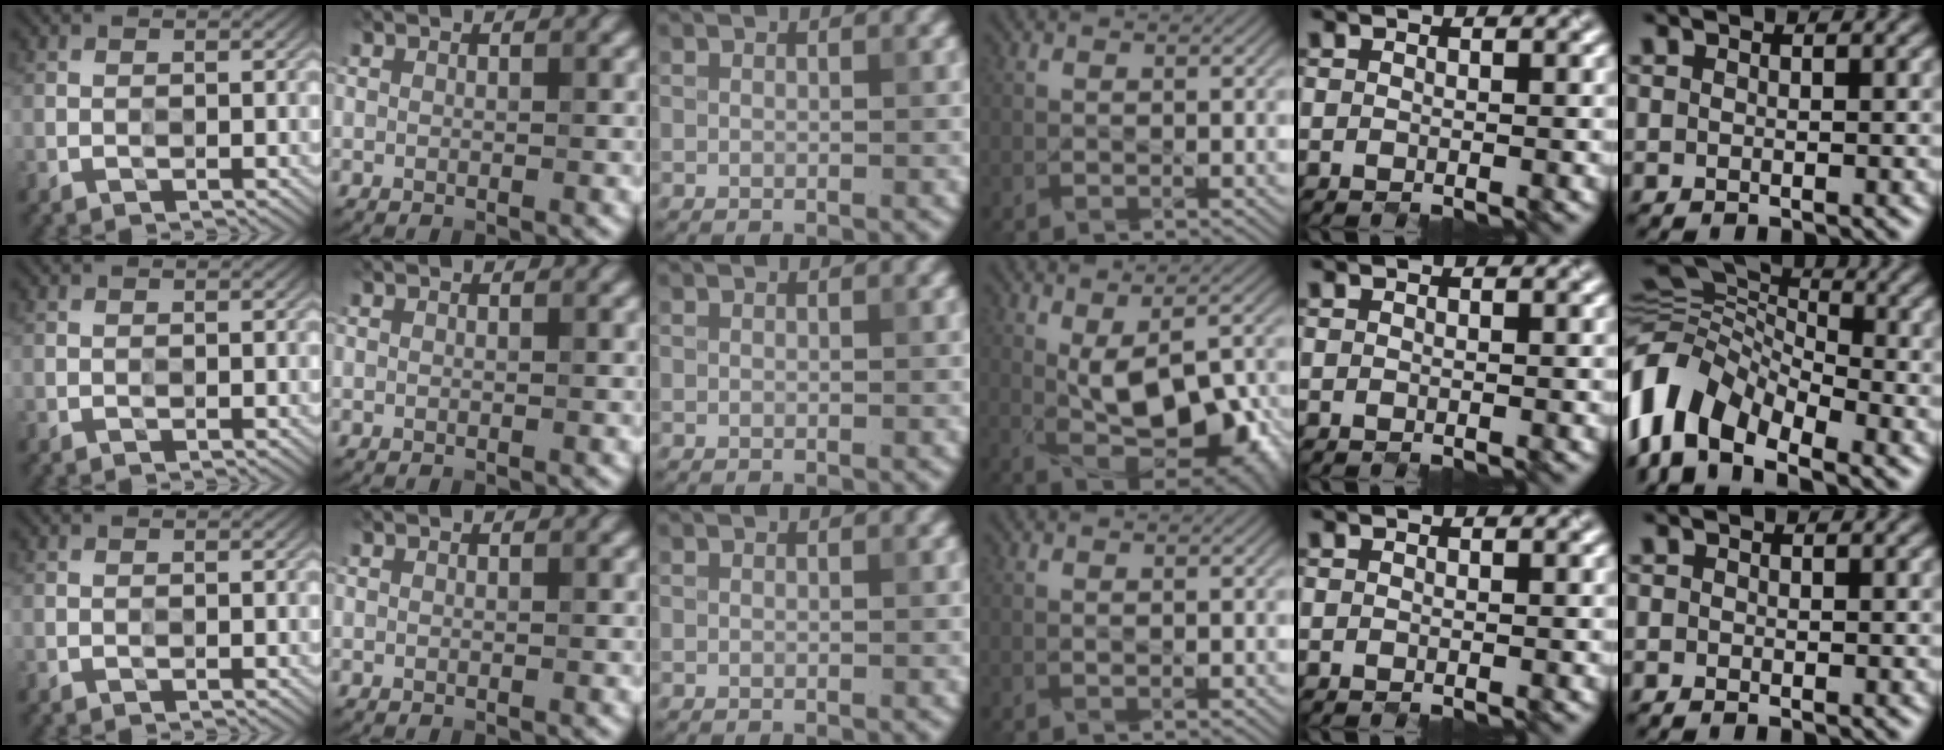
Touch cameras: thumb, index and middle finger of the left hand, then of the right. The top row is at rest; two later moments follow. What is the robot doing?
{"motion": "close", "object": "egg carton"}